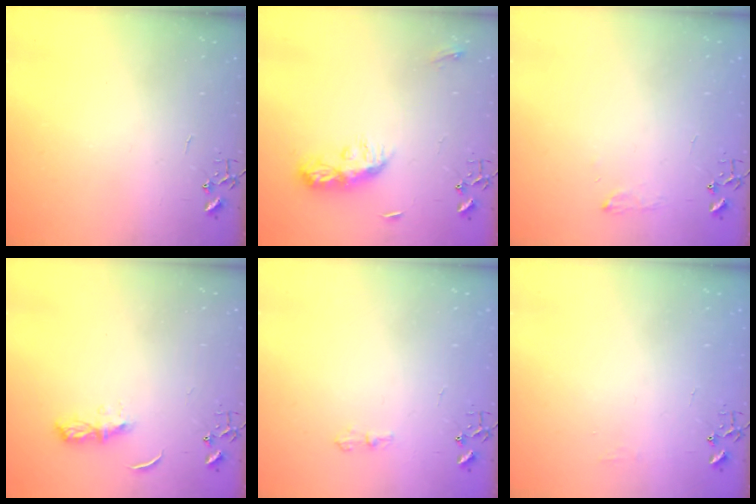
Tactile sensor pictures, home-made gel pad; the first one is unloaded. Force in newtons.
{"total": 8.7, "press": 8.7, "slide": 0.4}
{"total": 6.3, "press": 6.2, "slide": 0.8}
{"total": 6.1, "press": 6.0, "slide": 0.7}
{"total": 6.1, "press": 6.1, "slide": 0.6}
{"total": 4.6, "press": 4.6, "slide": 0.7}